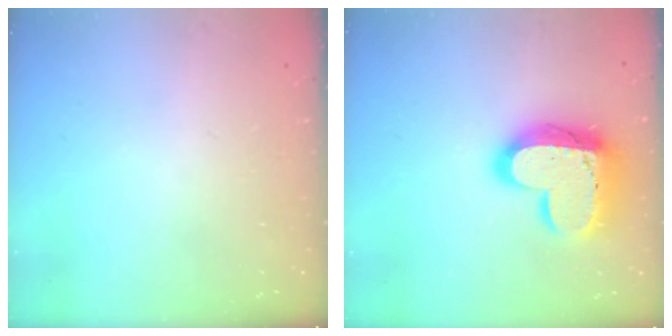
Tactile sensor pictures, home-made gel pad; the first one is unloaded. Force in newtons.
{"total": 19.8, "press": 19.7, "slide": 1.5}